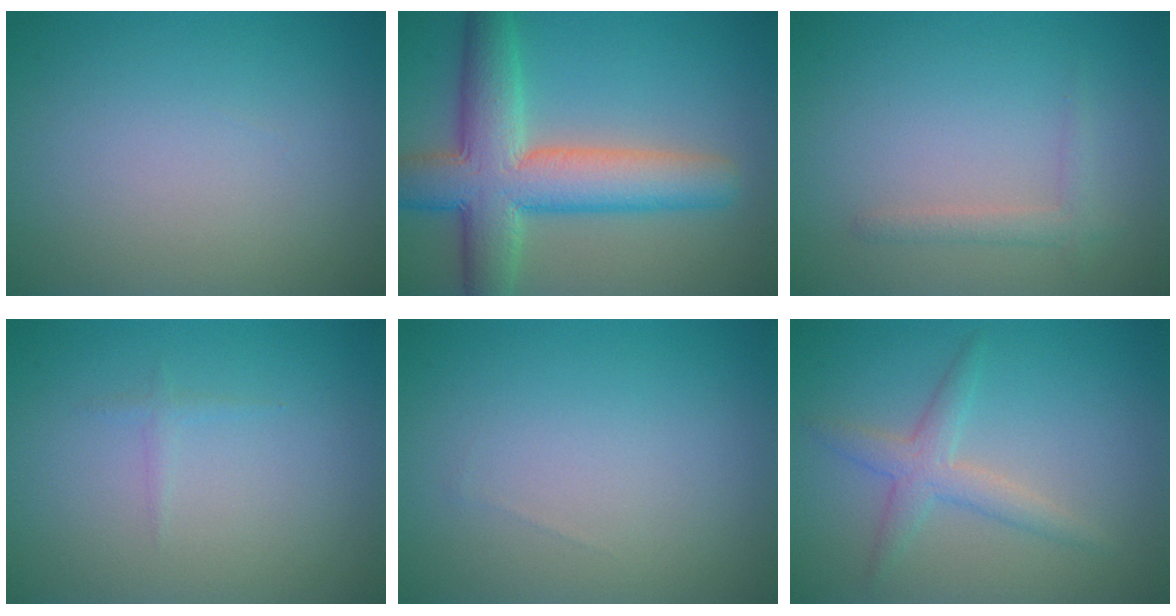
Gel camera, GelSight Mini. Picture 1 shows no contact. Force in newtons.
{"total": 9.1, "press": 9.1, "slide": 0.6}
{"total": 1.4, "press": 1.4, "slide": 0.1}
{"total": 0.6, "press": 0.6, "slide": 0.1}
{"total": 0.0}
{"total": 2.6, "press": 2.6, "slide": 0.2}